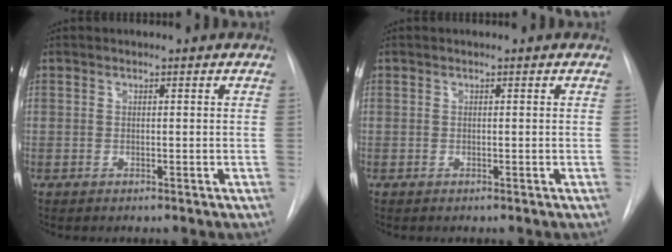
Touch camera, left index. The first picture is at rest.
{"total": 0.0}